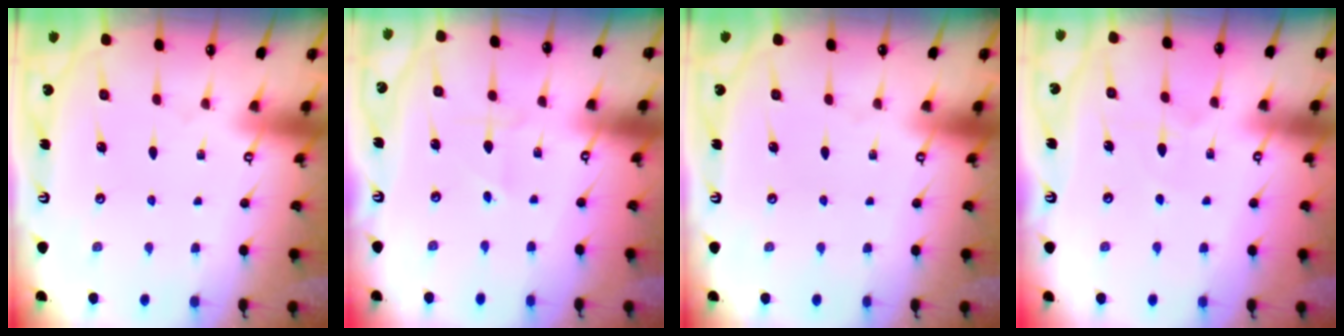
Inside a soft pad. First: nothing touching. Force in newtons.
{"total": 2.2, "press": 2.2, "slide": 0.3}
{"total": 0.0}
{"total": 4.1, "press": 4.1, "slide": 0.5}